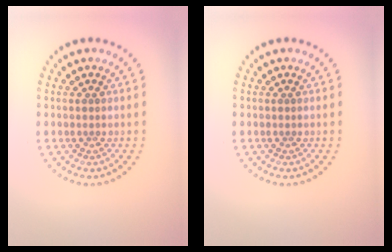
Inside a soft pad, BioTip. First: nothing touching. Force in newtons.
{"total": 0.0}